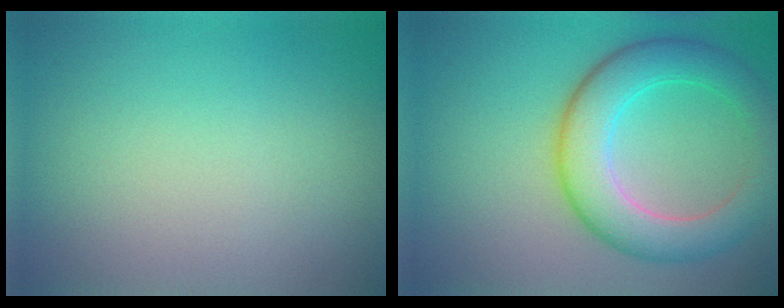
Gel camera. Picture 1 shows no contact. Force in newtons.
{"total": 6.9, "press": 6.9, "slide": 0.2}